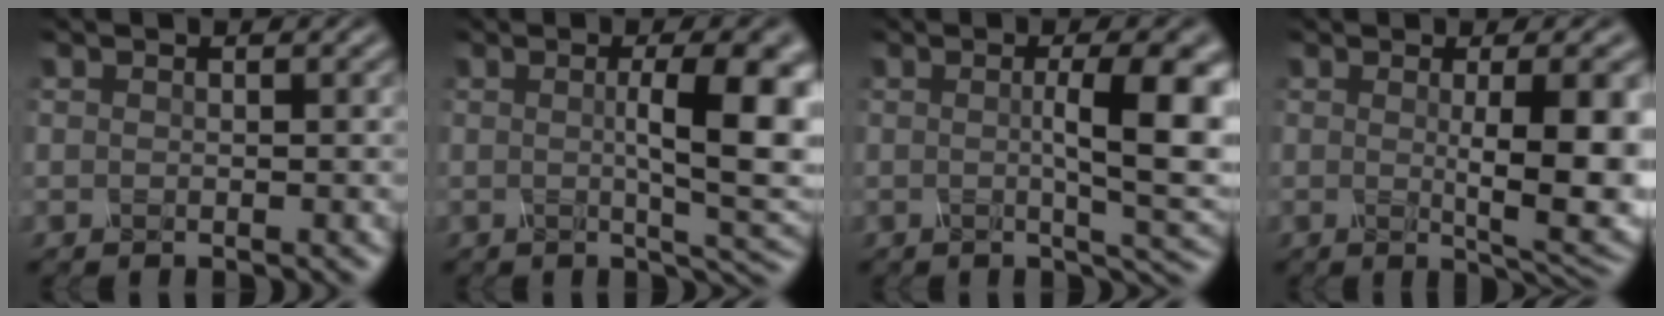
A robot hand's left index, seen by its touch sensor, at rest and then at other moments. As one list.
[{"total": 9.2, "force": [0.8, 2.3, 8.8], "torque": [-0.108, 0.003, 0.011]}, {"total": 8.3, "force": [0.6, 2.0, 8.0], "torque": [-0.101, 0.000, 0.008]}, {"total": 7.7, "force": [0.0, 1.7, 7.5], "torque": [-0.100, -0.007, 0.005]}]